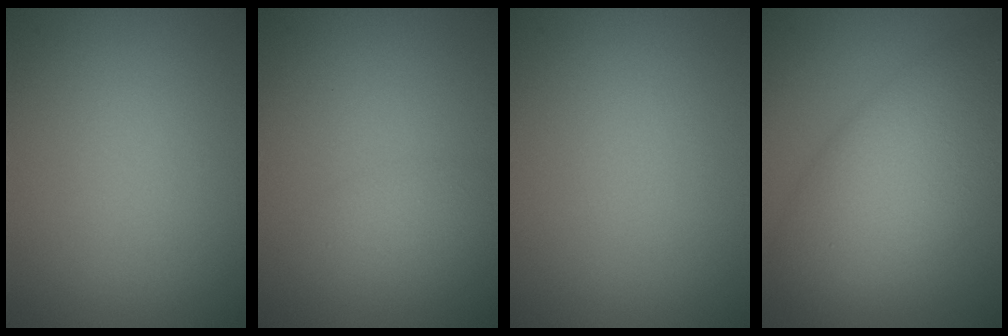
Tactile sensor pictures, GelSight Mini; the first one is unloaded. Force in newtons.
{"total": 1.6, "press": 1.6, "slide": 0.1}
{"total": 0.0}
{"total": 9.8, "press": 9.8, "slide": 0.4}